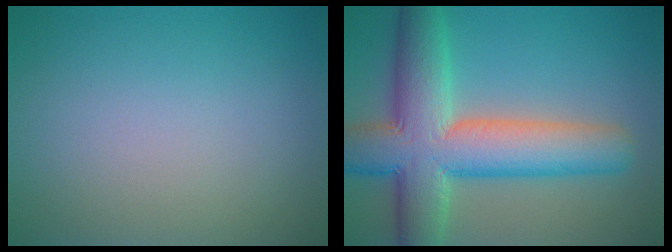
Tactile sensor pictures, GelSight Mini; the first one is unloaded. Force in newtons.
{"total": 10.9, "press": 10.9, "slide": 0.8}